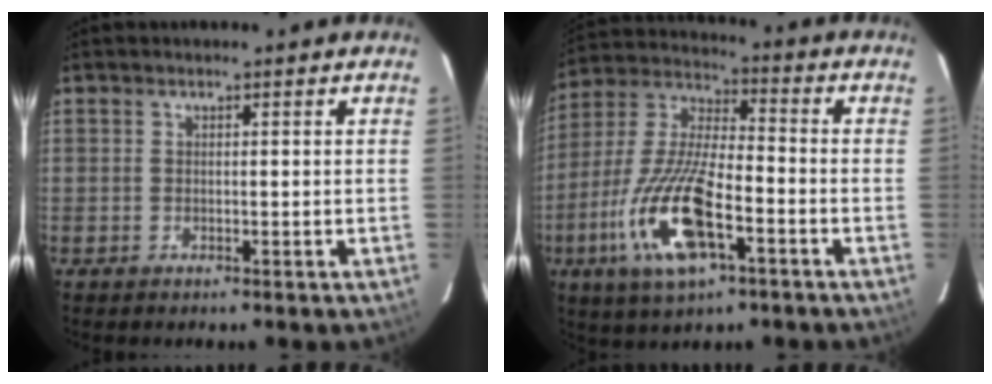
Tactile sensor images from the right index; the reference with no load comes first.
{"total": 18.0, "force": [-7.3, 6.2, 15.2], "torque": [-0.328, -0.018, -0.143]}